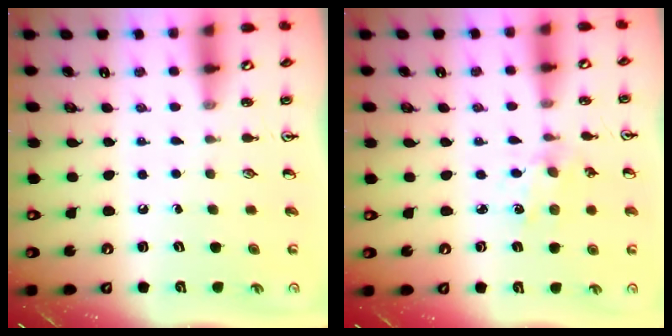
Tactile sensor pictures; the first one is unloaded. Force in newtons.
{"total": 3.2, "press": 3.1, "slide": 0.6}